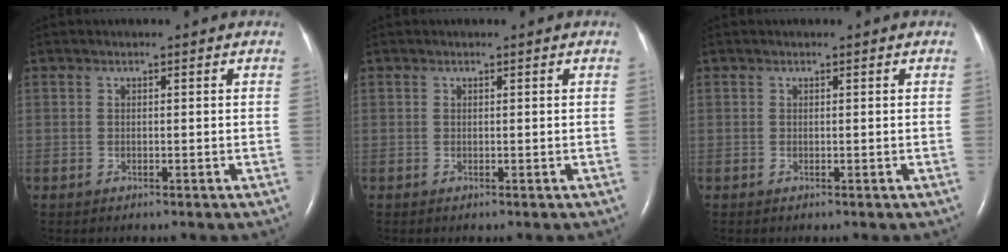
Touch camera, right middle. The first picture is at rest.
{"total": 0.0}
{"total": 0.0}